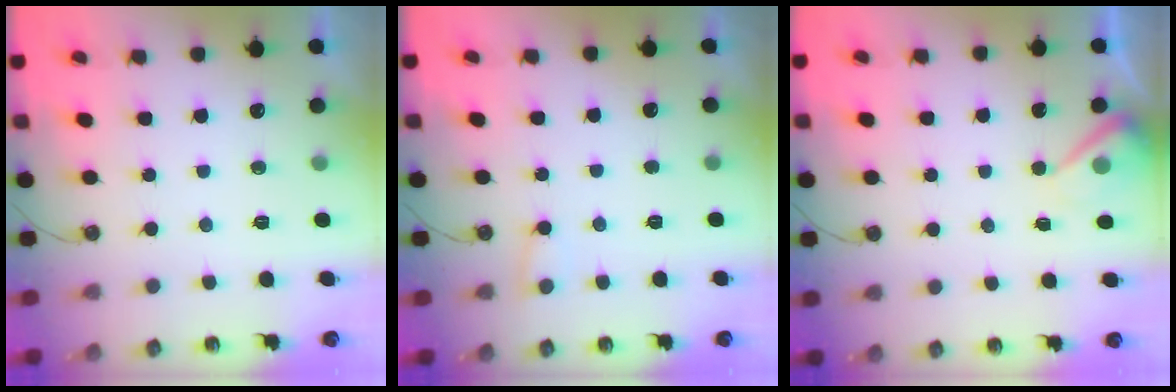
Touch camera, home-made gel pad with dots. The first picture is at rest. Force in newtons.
{"total": 4.3, "press": 4.3, "slide": 0.4}
{"total": 5.7, "press": 5.6, "slide": 1.1}